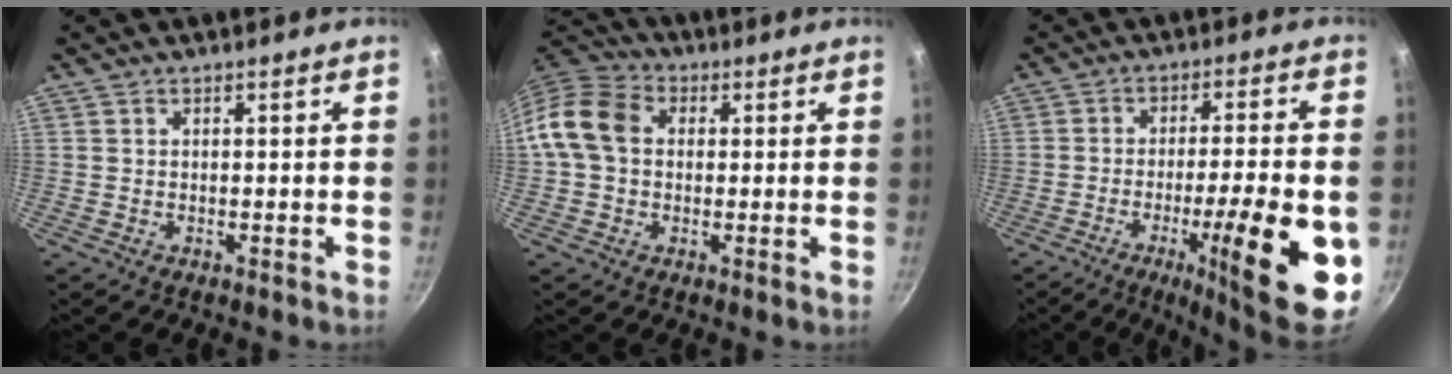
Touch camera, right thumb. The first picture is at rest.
{"total": 10.1, "force": [0.8, 7.9, 6.2], "torque": [-0.099, 0.023, -0.002]}
{"total": 18.3, "force": [-5.9, 3.4, 16.9], "torque": [-0.224, 0.013, -0.082]}